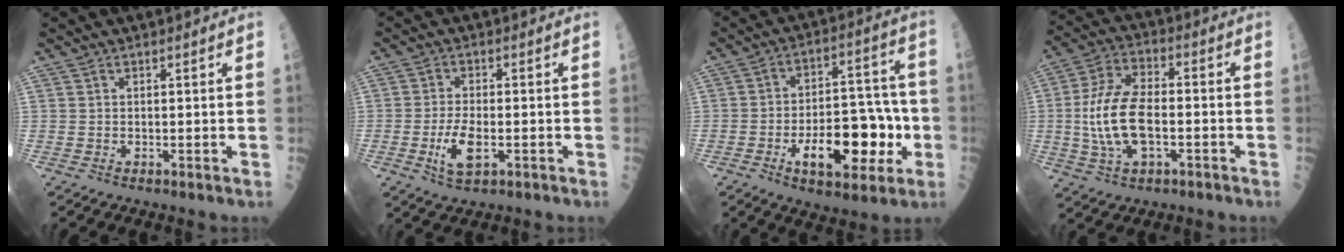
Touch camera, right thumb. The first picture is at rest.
{"total": 6.3, "force": [-1.8, 2.6, 5.4], "torque": [-0.100, 0.003, -0.030]}
{"total": 17.3, "force": [-5.2, 8.4, 14.2], "torque": [-0.182, 0.037, -0.074]}
{"total": 14.0, "force": [-1.8, 7.1, 11.9], "torque": [-0.237, 0.023, -0.034]}